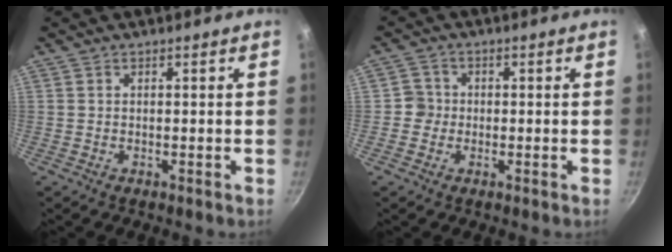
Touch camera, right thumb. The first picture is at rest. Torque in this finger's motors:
{"motor_torque": [0.06, -0.20, 0.33, -0.01, 0.03]}